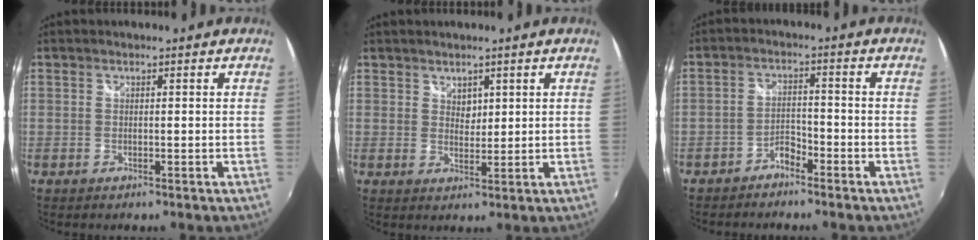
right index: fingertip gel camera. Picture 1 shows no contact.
{"total": 2.3, "force": [1.5, 1.6, 0.8], "torque": [-0.007, 0.000, 0.027]}
{"total": 3.2, "force": [-2.7, 1.3, 1.0], "torque": [-0.028, 0.008, -0.049]}